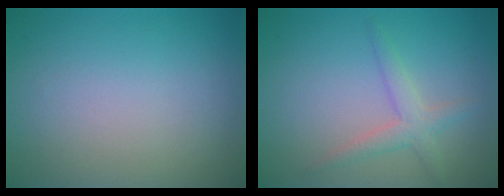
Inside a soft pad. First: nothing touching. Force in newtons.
{"total": 2.2, "press": 2.2, "slide": 0.1}